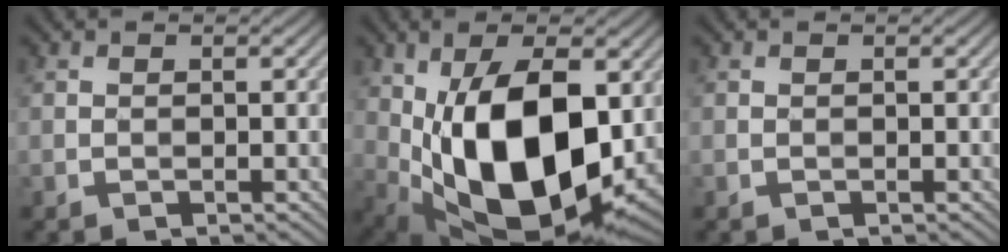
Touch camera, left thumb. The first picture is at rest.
{"total": 18.1, "force": [-0.7, 10.1, 15.0], "torque": [-0.253, -0.031, 0.001]}
{"total": 0.0}